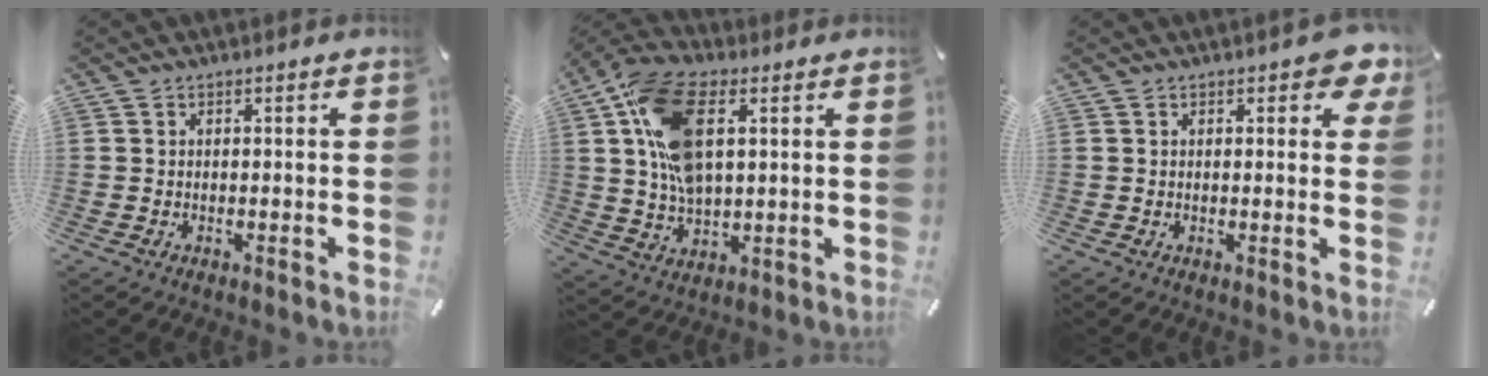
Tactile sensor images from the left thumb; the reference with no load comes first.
{"total": 15.7, "force": [4.5, 8.6, 12.3], "torque": [-0.267, 0.007, 0.086]}
{"total": 4.1, "force": [2.0, 2.0, 2.9], "torque": [-0.032, -0.004, 0.029]}